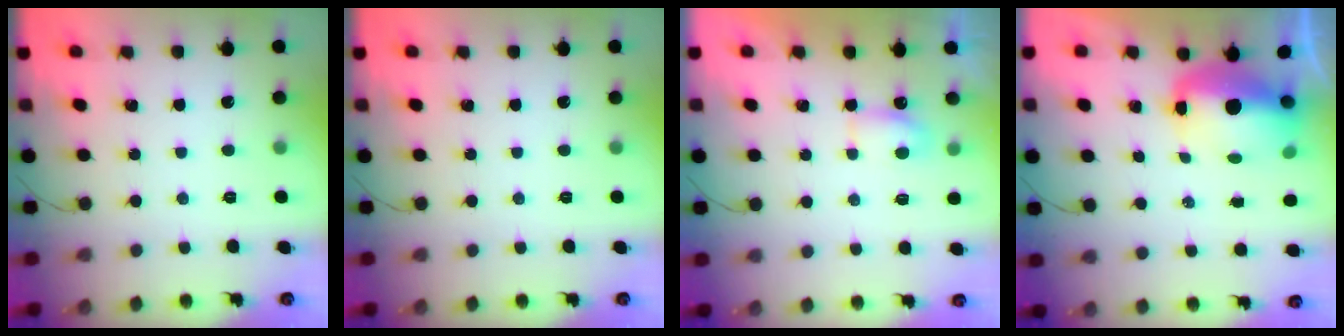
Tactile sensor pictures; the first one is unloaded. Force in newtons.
{"total": 0.0}
{"total": 4.1, "press": 4.0, "slide": 1.1}
{"total": 9.7, "press": 9.6, "slide": 1.9}